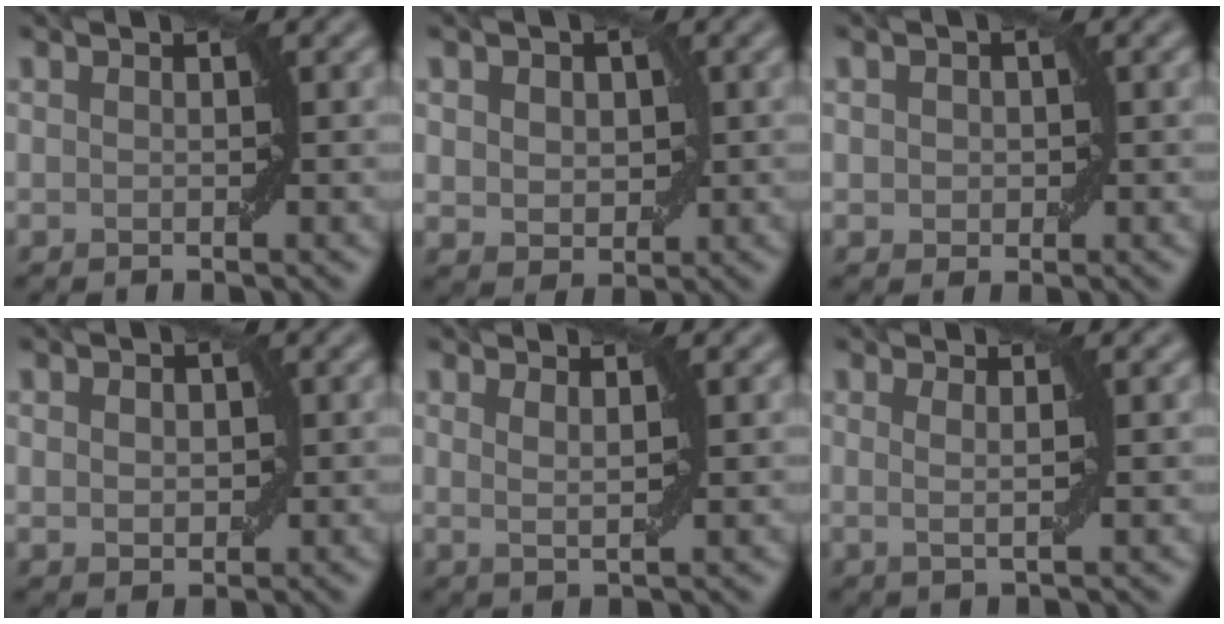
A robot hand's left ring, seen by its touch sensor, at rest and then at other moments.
{"total": 3.3, "force": [0.7, 2.6, 2.0], "torque": [-0.031, 0.008, 0.005]}
{"total": 1.4, "force": [0.1, 1.3, 0.6], "torque": [-0.005, 0.001, 0.000]}
{"total": 1.9, "force": [0.4, 1.4, 1.2], "torque": [-0.019, 0.001, 0.008]}
{"total": 1.7, "force": [1.0, 0.4, 1.3], "torque": [-0.017, -0.004, 0.015]}
{"total": 1.9, "force": [0.5, 0.5, 1.7], "torque": [-0.025, -0.004, 0.001]}